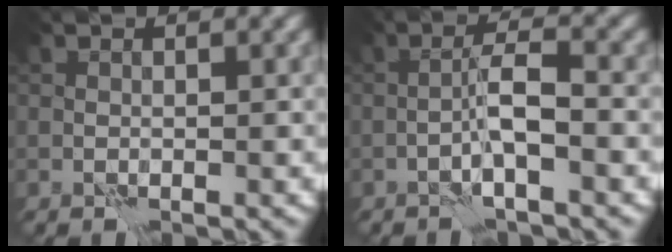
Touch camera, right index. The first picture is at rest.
{"total": 2.7, "force": [-0.9, 0.1, 2.5], "torque": [-0.048, 0.013, -0.022]}